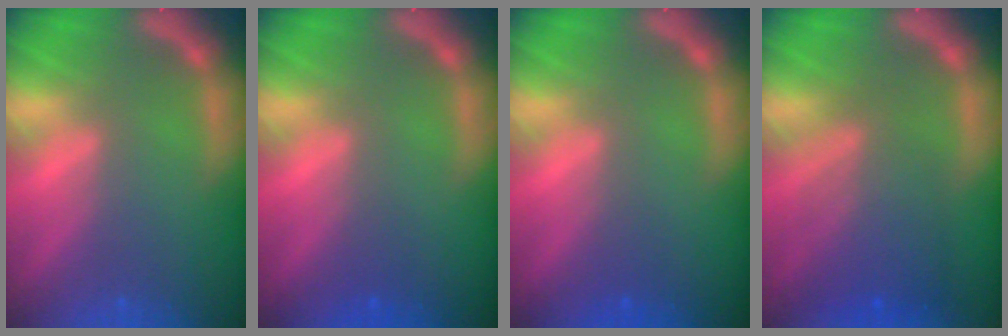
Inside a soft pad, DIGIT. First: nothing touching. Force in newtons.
{"total": 0.9}
{"total": 0.9}
{"total": 6.1}